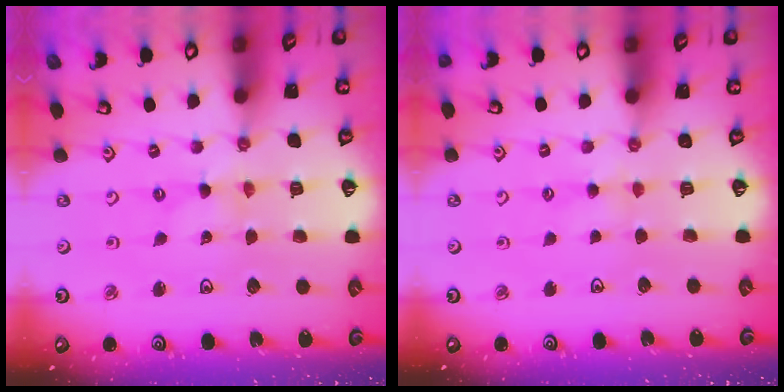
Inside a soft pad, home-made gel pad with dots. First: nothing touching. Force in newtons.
{"total": 2.3, "press": 2.3, "slide": 0.3}